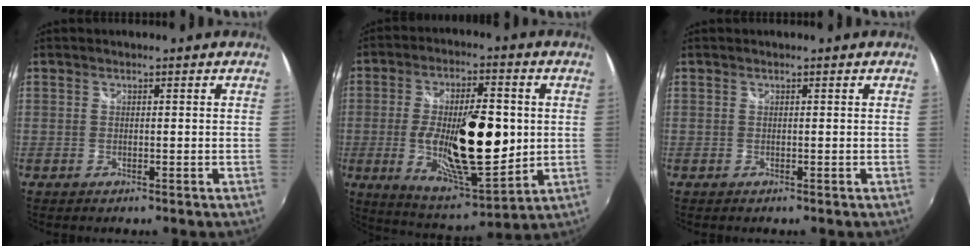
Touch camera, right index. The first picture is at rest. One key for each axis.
{"total": 20.5, "fx": -1.0, "fy": 7.7, "fz": 19.0, "tx": -0.323, "ty": -0.017, "tz": -0.005}
{"total": 0.0}